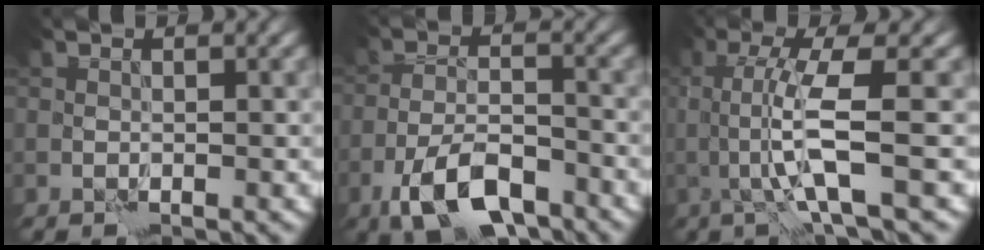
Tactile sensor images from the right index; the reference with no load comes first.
{"total": 7.2, "force": [-4.5, 2.7, 4.9], "torque": [-0.086, -0.001, -0.085]}
{"total": 5.1, "force": [-0.3, 0.3, 5.1], "torque": [-0.099, 0.002, -0.006]}